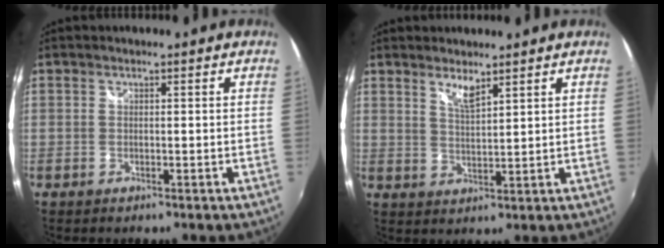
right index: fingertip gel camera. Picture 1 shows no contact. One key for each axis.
{"total": 3.6, "fx": 2.8, "fy": 0.5, "fz": 2.1, "tx": -0.037, "ty": -0.002, "tz": 0.049}